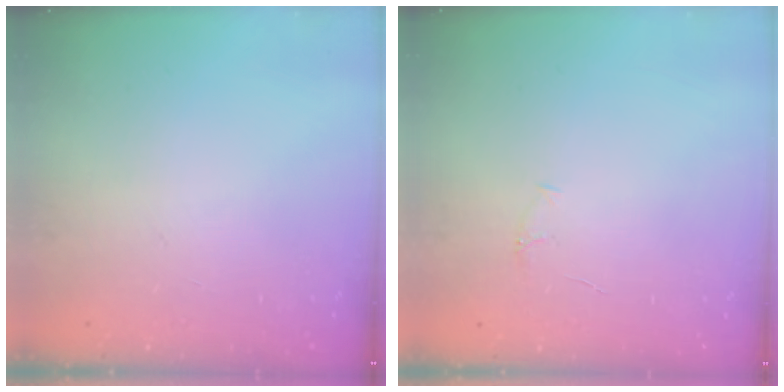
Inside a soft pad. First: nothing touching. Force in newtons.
{"total": 3.8, "press": 3.6, "slide": 1.1}